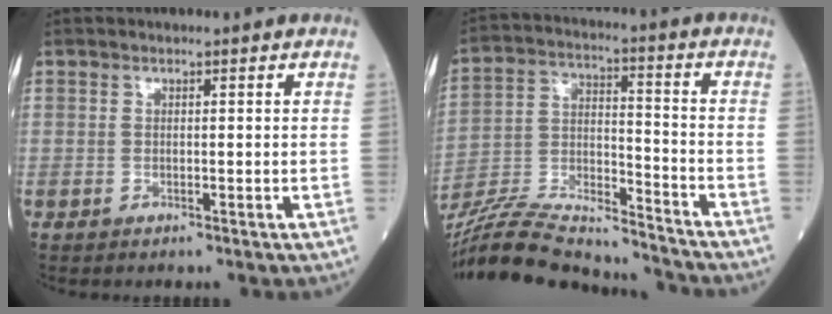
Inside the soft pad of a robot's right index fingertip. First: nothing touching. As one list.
[{"total": 20.5, "force": [-19.4, 1.9, 6.5], "torque": [-0.150, -0.001, -0.327]}]